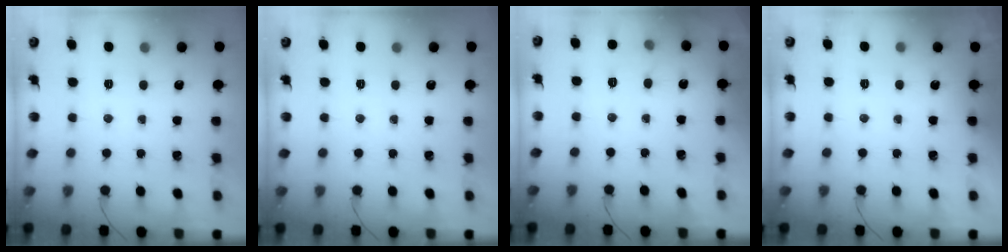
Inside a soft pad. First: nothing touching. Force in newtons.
{"total": 0.0}
{"total": 4.5, "press": 4.1, "slide": 1.9}
{"total": 1.9, "press": 1.9, "slide": 0.3}